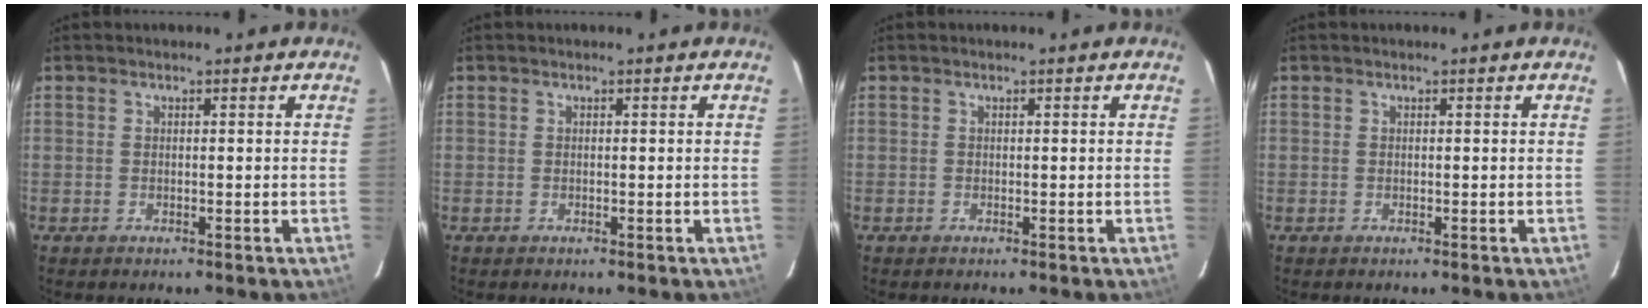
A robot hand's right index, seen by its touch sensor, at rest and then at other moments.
{"total": 0.0}
{"total": 0.0}
{"total": 0.0}